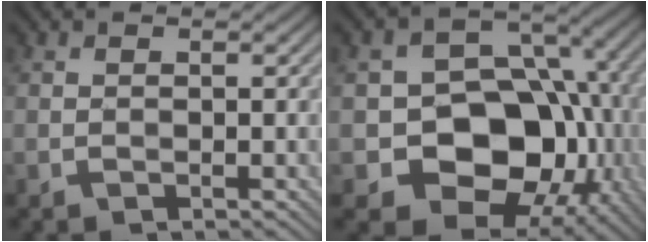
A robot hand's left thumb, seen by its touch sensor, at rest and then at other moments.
{"total": 16.1, "force": [-3.5, 12.3, 9.7], "torque": [-0.133, -0.019, -0.079]}